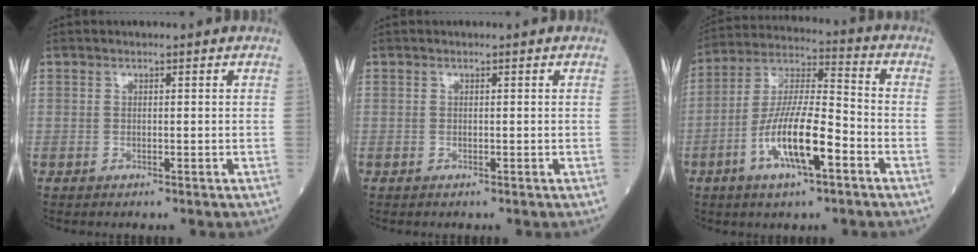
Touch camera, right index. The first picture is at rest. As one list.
[{"total": 0.0}, {"total": 13.0, "force": [-5.1, 2.6, 11.6], "torque": [-0.226, 0.000, -0.091]}]